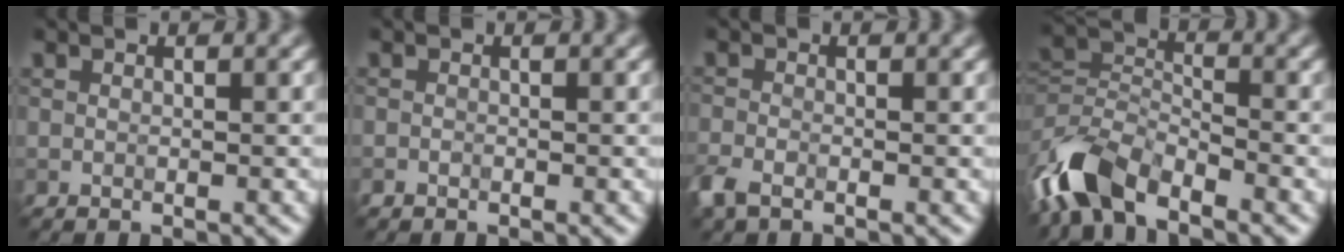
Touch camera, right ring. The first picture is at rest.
{"total": 0.5, "force": [-0.4, 0.3, 0.1], "torque": [0.000, -0.003, -0.007]}
{"total": 2.4, "force": [-1.6, 1.2, 1.4], "torque": [-0.034, -0.007, -0.043]}
{"total": 6.8, "force": [-4.7, 3.0, 3.8], "torque": [-0.077, 0.000, -0.107]}